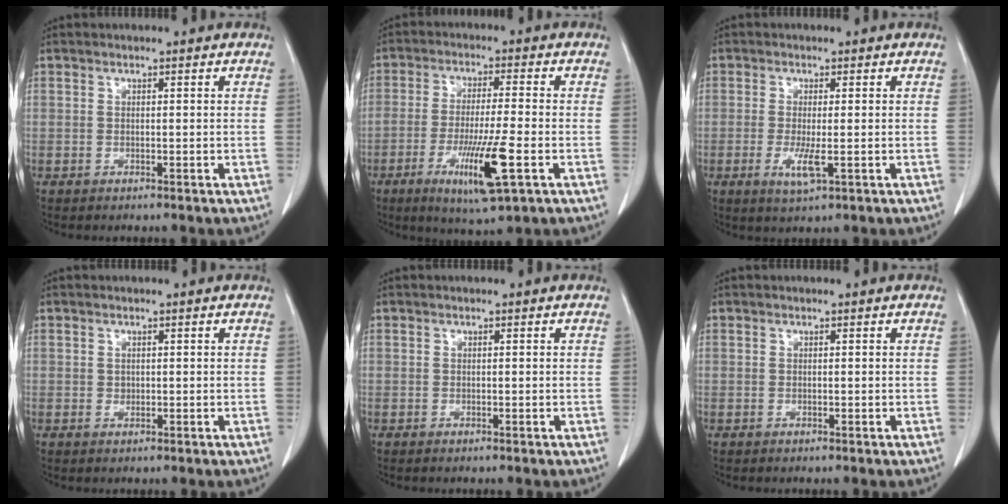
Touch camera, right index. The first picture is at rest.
{"total": 10.9, "force": [-4.2, 0.7, 10.1], "torque": [-0.181, -0.025, -0.070]}
{"total": 3.9, "force": [-1.1, 0.6, 3.7], "torque": [-0.074, -0.010, -0.017]}
{"total": 0.7, "force": [0.0, 0.6, 0.3], "torque": [-0.005, 0.001, 0.001]}
{"total": 0.0}
{"total": 0.0}